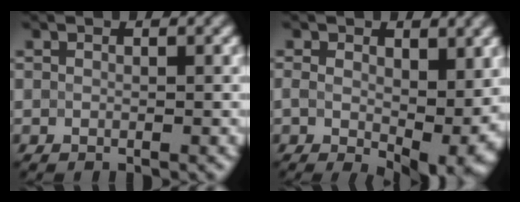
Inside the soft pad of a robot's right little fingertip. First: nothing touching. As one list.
[{"total": 8.5, "force": [-0.6, 4.8, 6.9], "torque": [-0.121, -0.026, 0.013]}]